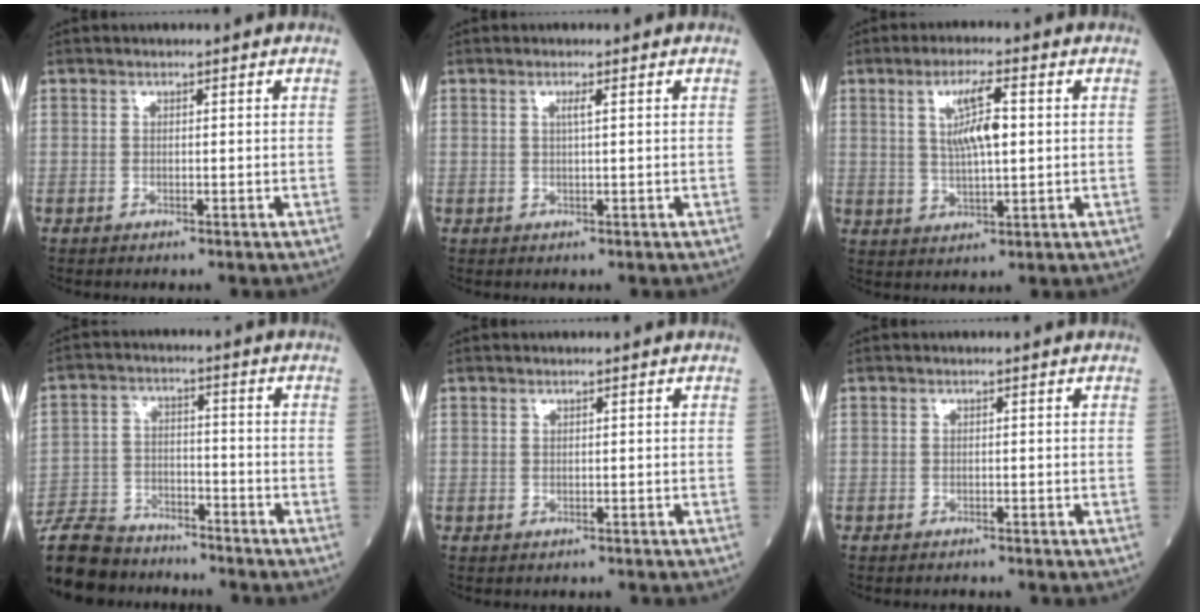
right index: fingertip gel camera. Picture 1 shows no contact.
{"total": 1.1, "force": [0.3, -0.2, 1.0], "torque": [-0.020, 0.001, 0.005]}
{"total": 7.0, "force": [1.7, 1.3, 6.7], "torque": [-0.125, 0.005, 0.035]}
{"total": 12.7, "force": [-11.4, 4.8, 3.0], "torque": [-0.067, 0.010, -0.198]}
{"total": 0.0}
{"total": 0.9, "force": [-0.9, 0.1, 0.0], "torque": [-0.006, -0.002, -0.015]}